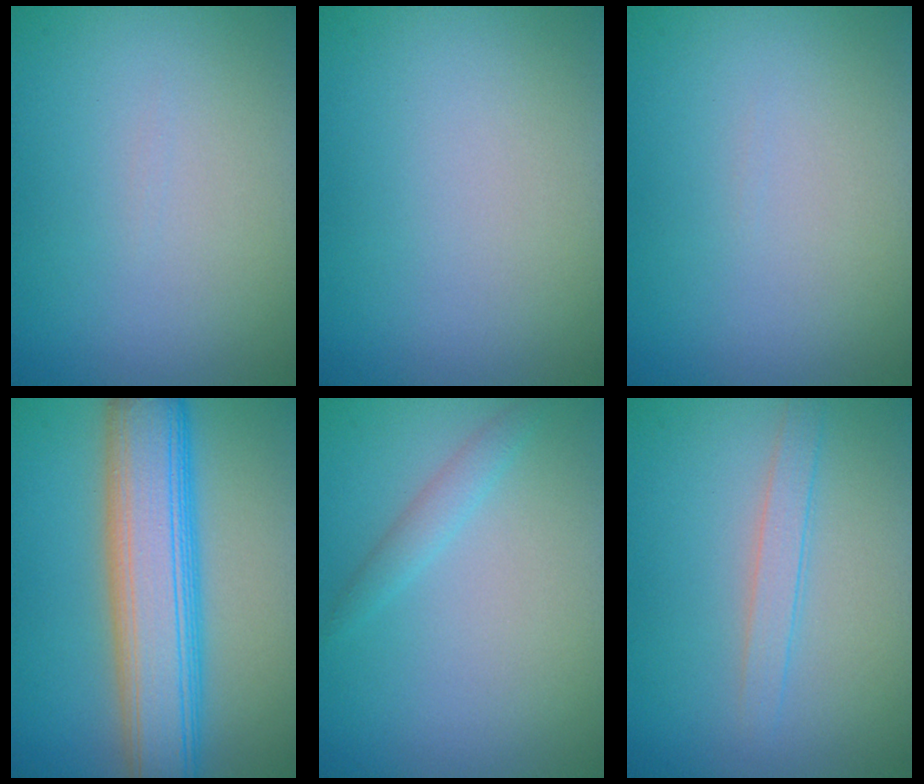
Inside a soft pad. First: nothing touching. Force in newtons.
{"total": 0.0}
{"total": 0.0}
{"total": 9.7, "press": 9.7, "slide": 0.4}
{"total": 1.5, "press": 1.5, "slide": 0.1}
{"total": 1.9, "press": 1.9, "slide": 0.1}